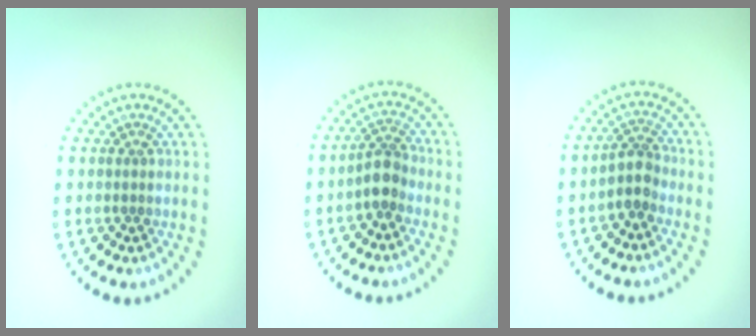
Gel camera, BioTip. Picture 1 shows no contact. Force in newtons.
{"total": 2.4, "press": 1.9, "slide": 1.4}
{"total": 2.2, "press": 1.8, "slide": 1.3}